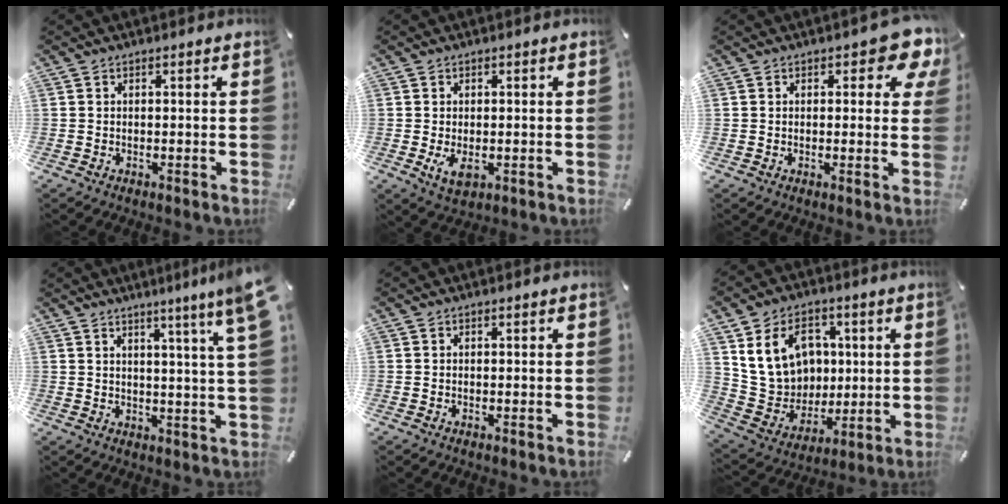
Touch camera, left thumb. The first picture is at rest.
{"total": 3.6, "force": [-0.6, 2.3, 2.8], "torque": [-0.052, -0.011, -0.016]}
{"total": 6.8, "force": [3.4, 3.3, 4.9], "torque": [-0.047, -0.015, 0.050]}
{"total": 8.0, "force": [4.9, -0.8, 6.2], "torque": [-0.098, -0.029, 0.076]}
{"total": 0.0}
{"total": 15.6, "force": [4.7, 12.9, 7.3], "torque": [-0.144, -0.006, 0.100]}